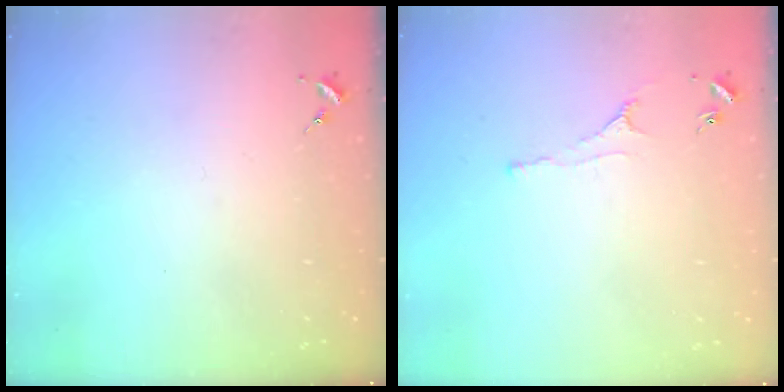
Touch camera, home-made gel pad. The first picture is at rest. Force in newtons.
{"total": 2.2, "press": 2.1, "slide": 0.4}